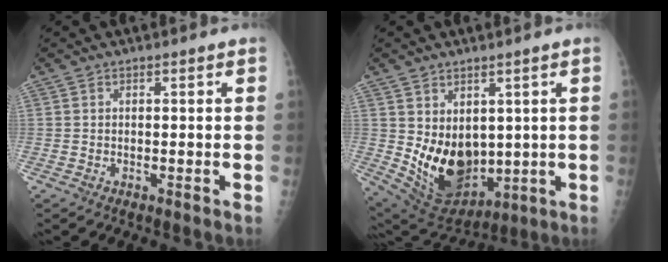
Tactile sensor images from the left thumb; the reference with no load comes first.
{"total": 13.3, "force": [0.8, 9.4, 9.5], "torque": [-0.121, -0.034, 0.051]}